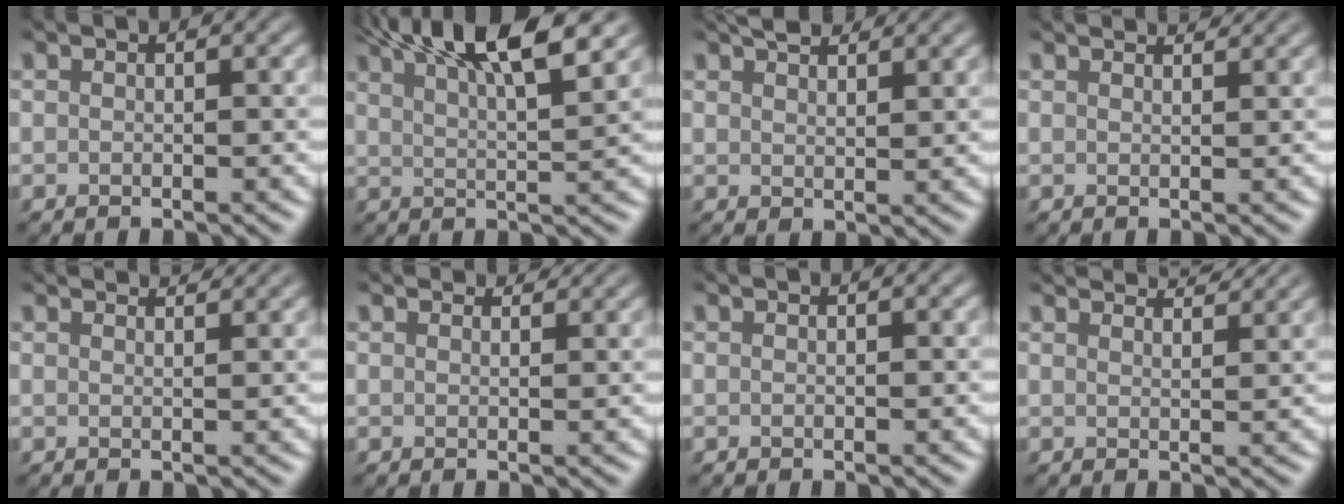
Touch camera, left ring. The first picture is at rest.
{"total": 9.7, "force": [5.9, 2.6, 7.2], "torque": [-0.096, 0.025, 0.077]}
{"total": 3.2, "force": [2.6, 1.1, 1.5], "torque": [-0.025, 0.007, 0.048]}
{"total": 2.5, "force": [2.4, 0.4, 0.7], "torque": [-0.010, 0.005, 0.024]}
{"total": 2.8, "force": [2.7, 0.4, 0.9], "torque": [-0.009, 0.006, 0.025]}
{"total": 2.1, "force": [2.1, 0.2, 0.4], "torque": [-0.015, -0.001, 0.022]}
{"total": 0.0}
{"total": 4.9, "force": [4.5, 0.7, 1.7], "torque": [-0.013, 0.013, 0.039]}